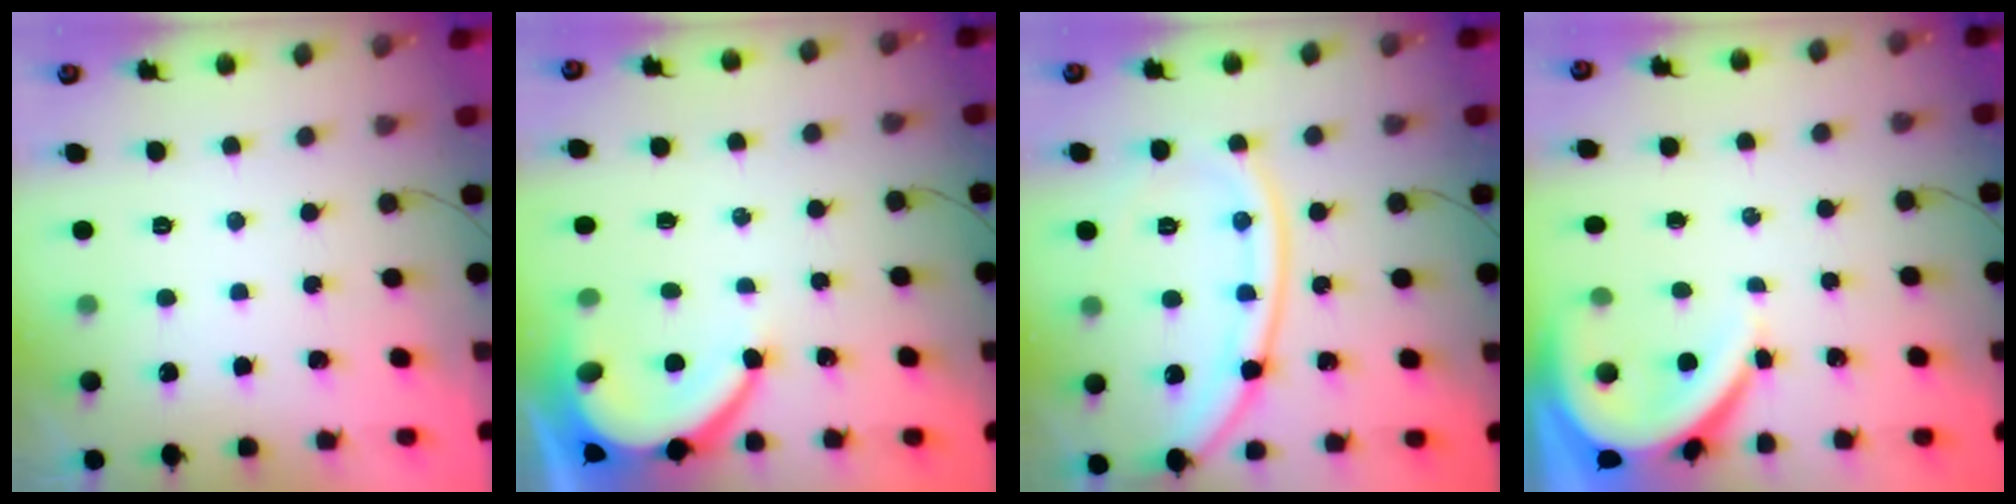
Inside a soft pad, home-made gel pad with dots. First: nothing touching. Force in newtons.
{"total": 7.3, "press": 7.2, "slide": 1.3}
{"total": 16.7, "press": 16.7, "slide": 1.2}
{"total": 8.0, "press": 7.9, "slide": 1.0}